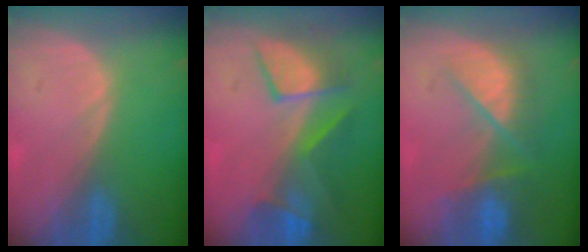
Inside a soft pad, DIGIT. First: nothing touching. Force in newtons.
{"total": 7.5, "press": 7.4, "slide": 1.2}
{"total": 8.3, "press": 7.4, "slide": 3.8}